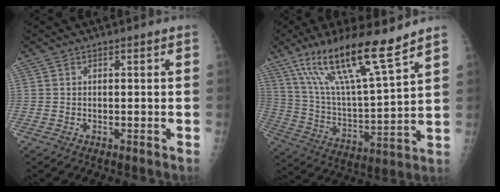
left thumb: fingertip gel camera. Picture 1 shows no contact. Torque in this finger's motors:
{"motor_torque": [0.74, 0.53, 1.64, -1.14, 0.24]}